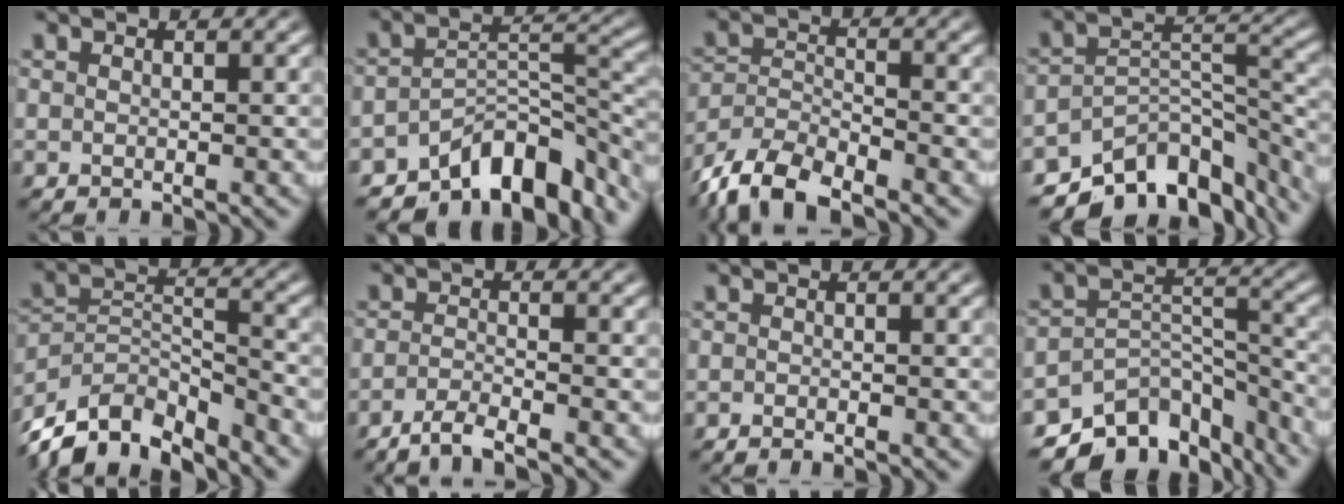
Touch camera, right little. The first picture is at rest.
{"total": 11.4, "force": [-7.2, 5.4, 7.0], "torque": [-0.100, -0.032, -0.097]}
{"total": 7.1, "force": [-4.9, 4.0, 3.2], "torque": [-0.070, -0.025, -0.076]}
{"total": 12.0, "force": [-8.3, 6.2, 6.0], "torque": [-0.081, -0.024, -0.123]}
{"total": 11.0, "force": [-7.5, 6.0, 5.3], "torque": [-0.088, -0.049, -0.106]}
{"total": 2.8, "force": [-2.5, -0.2, 1.2], "torque": [-0.023, -0.009, -0.040]}
{"total": 0.9, "force": [-0.8, -0.4, 0.1], "torque": [-0.005, -0.006, -0.013]}
{"total": 11.5, "force": [-7.6, 6.9, 5.3], "torque": [-0.085, -0.042, -0.108]}